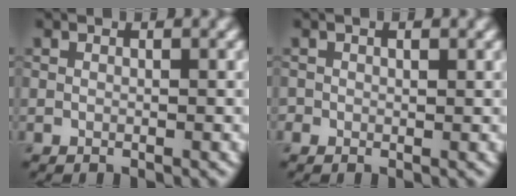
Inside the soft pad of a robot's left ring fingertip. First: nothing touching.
{"total": 0.7, "force": [0.2, 0.4, 0.6], "torque": [-0.008, 0.000, 0.003]}